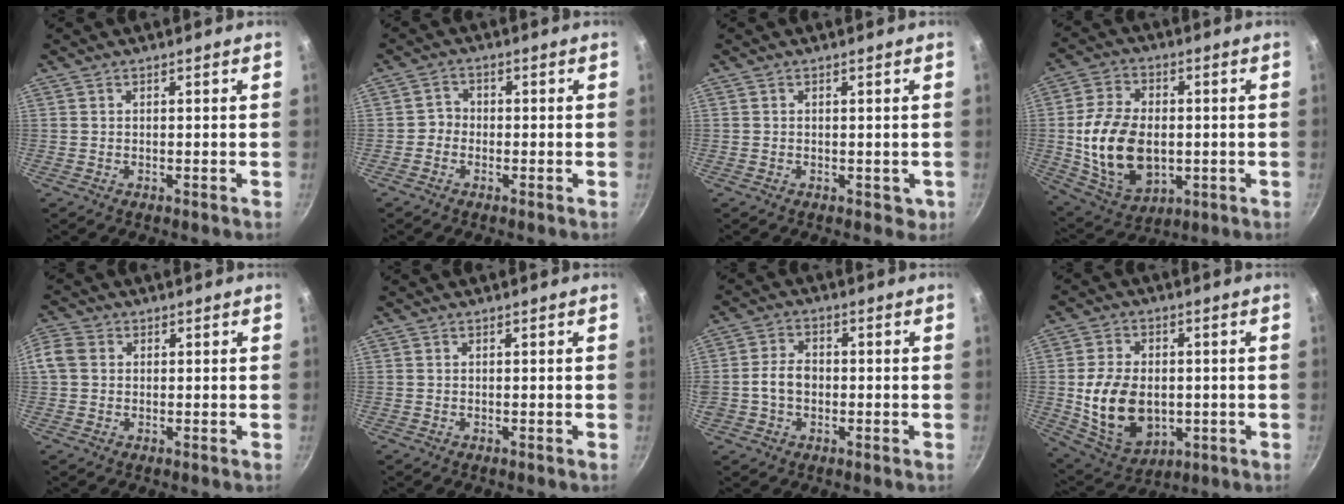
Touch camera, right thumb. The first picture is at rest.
{"total": 2.4, "force": [-1.0, 2.1, 0.6], "torque": [0.007, 0.014, -0.024]}
{"total": 1.8, "force": [-0.2, 1.5, 1.0], "torque": [-0.006, -0.001, -0.001]}
{"total": 17.0, "force": [-1.1, 11.4, 12.6], "torque": [-0.216, 0.001, -0.006]}
{"total": 4.4, "force": [0.5, 3.7, 2.4], "torque": [-0.046, 0.007, -0.002]}
{"total": 0.0}
{"total": 5.6, "force": [-0.9, 4.2, 3.6], "torque": [-0.051, 0.019, -0.020]}
{"total": 14.9, "force": [-1.1, 10.4, 10.6], "torque": [-0.174, -0.005, -0.002]}